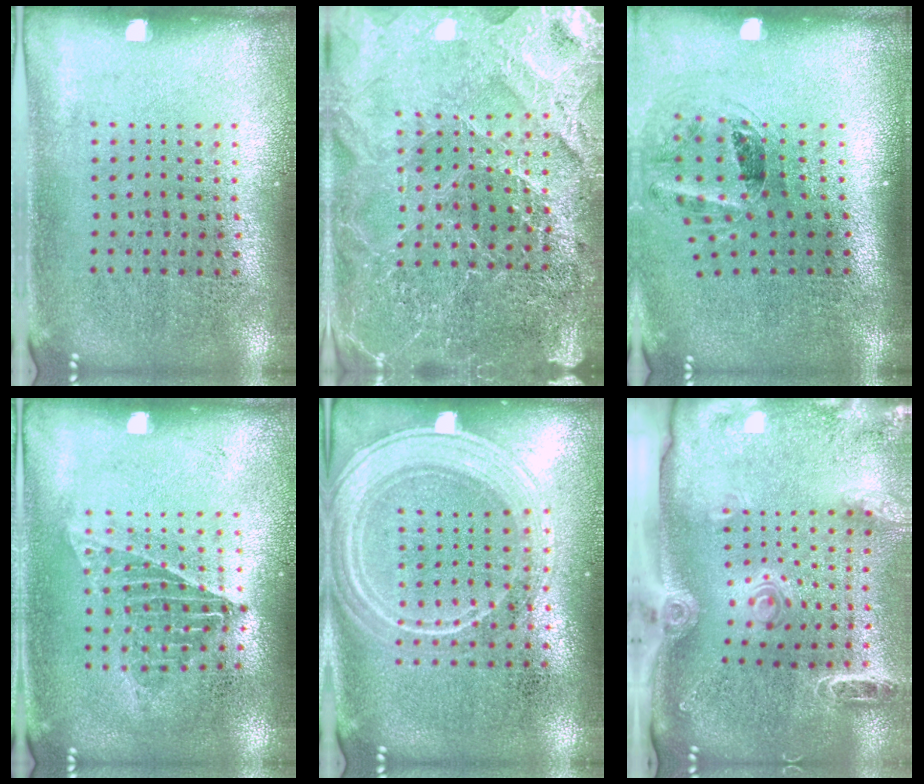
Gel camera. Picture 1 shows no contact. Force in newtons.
{"total": 4.3, "press": 4.1, "slide": 1.5}
{"total": 1.3, "press": 1.0, "slide": 0.9}
{"total": 1.0, "press": 1.0, "slide": 0.2}
{"total": 2.0, "press": 2.0, "slide": 0.3}
{"total": 2.2, "press": 1.8, "slide": 1.2}